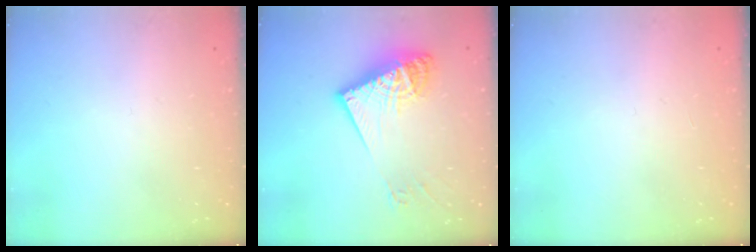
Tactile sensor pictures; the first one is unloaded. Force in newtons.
{"total": 16.5, "press": 16.4, "slide": 1.9}
{"total": 0.0}